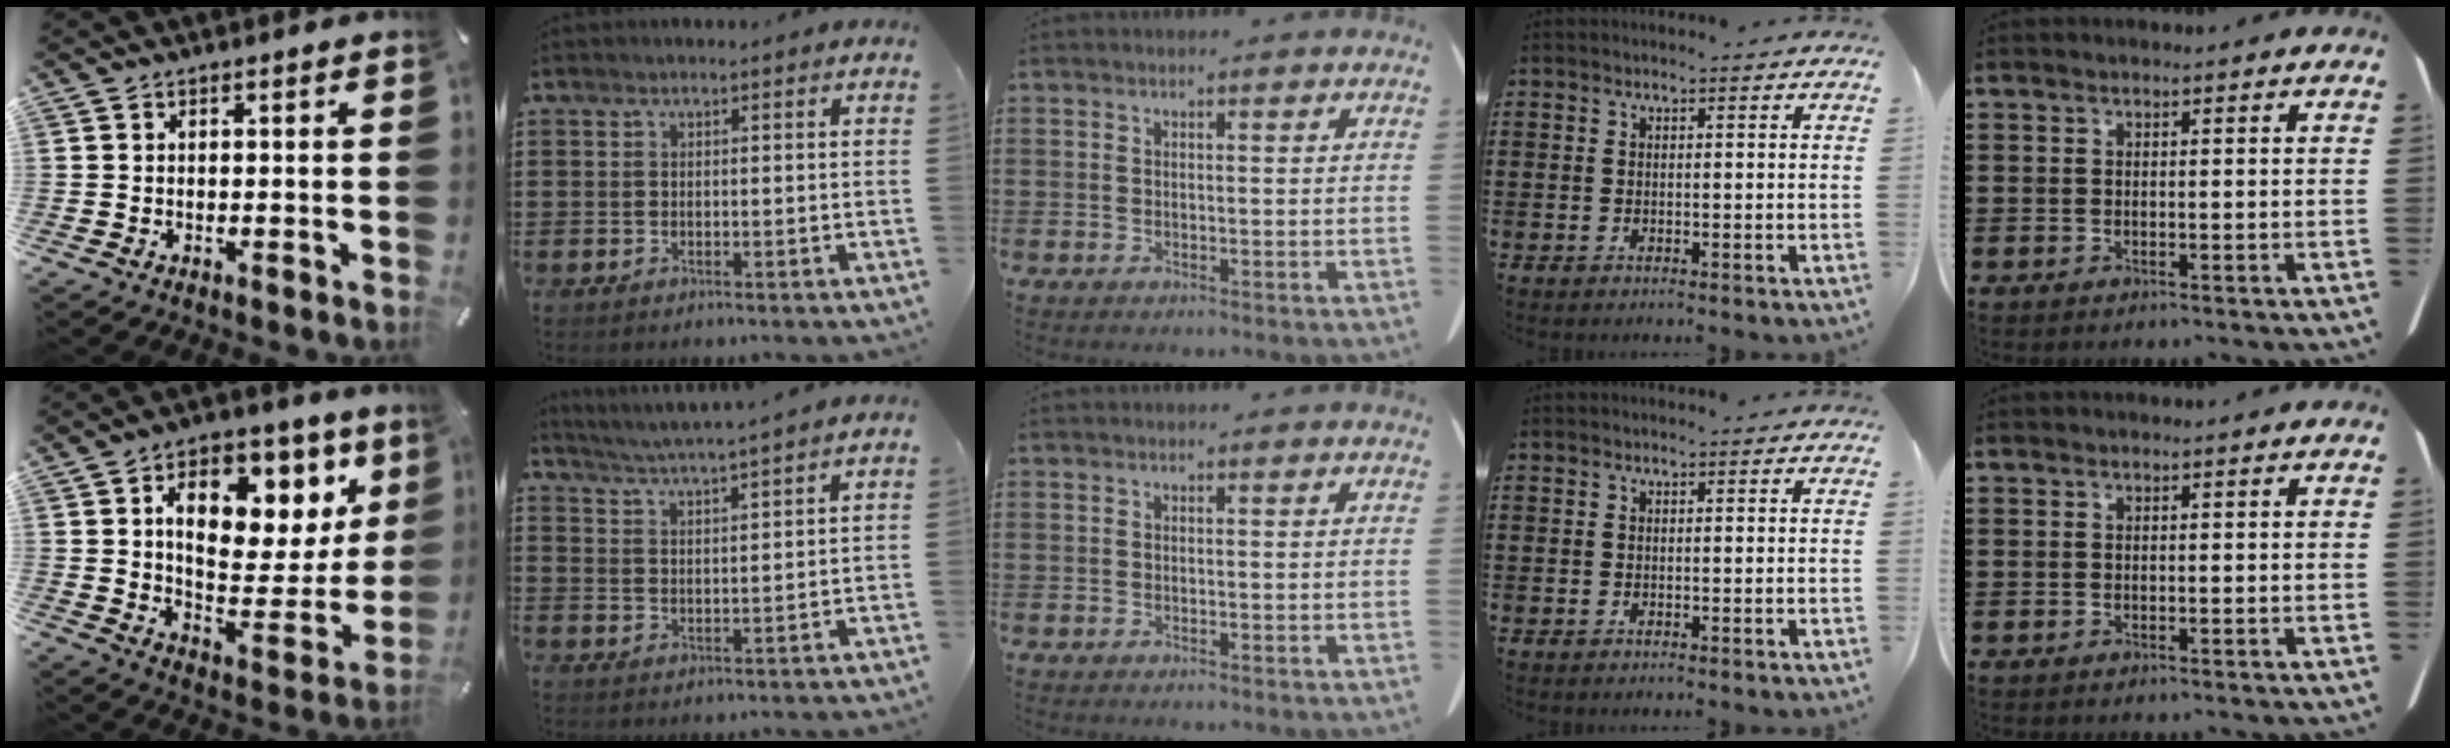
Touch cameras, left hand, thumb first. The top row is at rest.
{"thumb": {"total": 16.8, "force": [7.5, 10.5, 10.8], "torque": [-0.148, -0.045, 0.125]}, "index": {"total": 3.8, "force": [3.6, -1.0, 0.9], "torque": [-0.031, -0.024, 0.062]}}